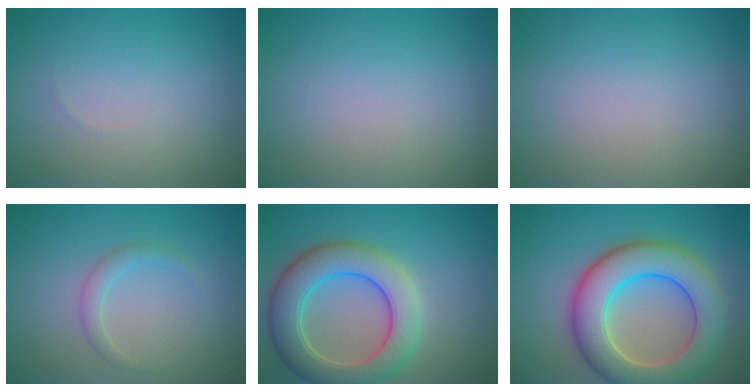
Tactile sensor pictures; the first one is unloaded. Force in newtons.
{"total": 0.0}
{"total": 0.0}
{"total": 1.5, "press": 1.5, "slide": 0.1}
{"total": 7.5, "press": 7.5, "slide": 0.4}
{"total": 9.3, "press": 9.3, "slide": 0.6}